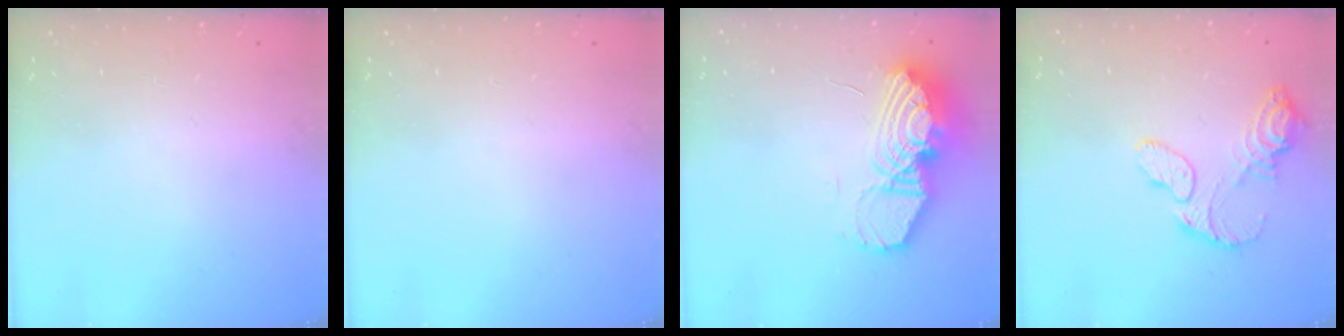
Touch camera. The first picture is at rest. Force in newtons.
{"total": 0.0}
{"total": 17.8, "press": 17.7, "slide": 1.8}
{"total": 11.6, "press": 11.5, "slide": 0.8}